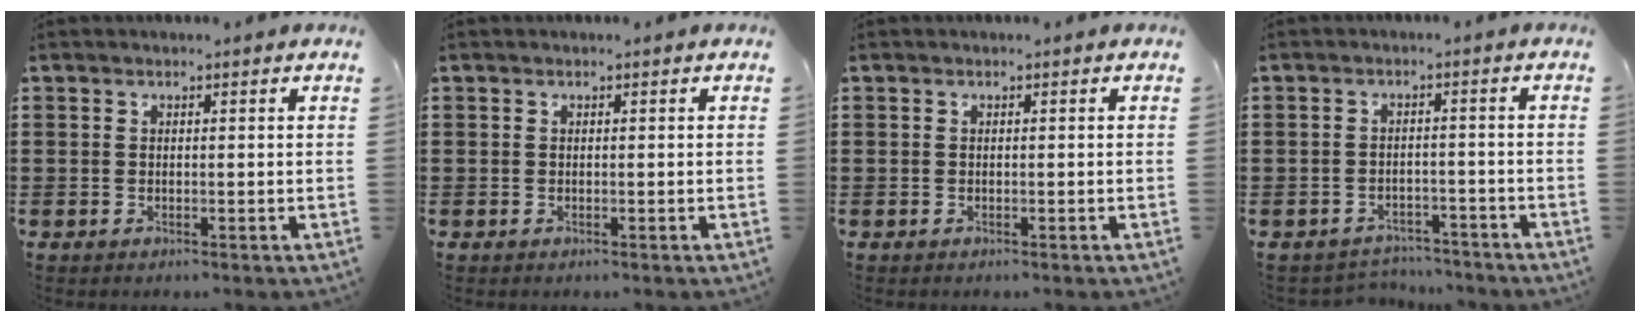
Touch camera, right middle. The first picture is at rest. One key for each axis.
{"total": 0.0}
{"total": 0.0}
{"total": 3.0, "fx": -2.9, "fy": 0.6, "fz": -0.3, "tx": -0.005, "ty": 0.001, "tz": -0.065}